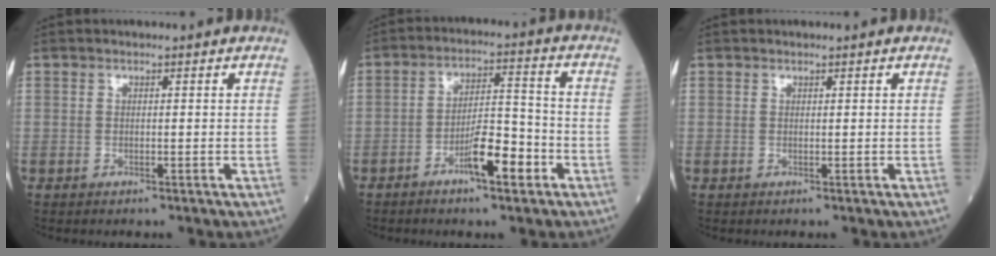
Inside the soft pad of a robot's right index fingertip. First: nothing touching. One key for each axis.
{"total": 7.7, "fx": -3.9, "fy": 1.6, "fz": 6.5, "tx": -0.114, "ty": 0.009, "tz": -0.064}
{"total": 0.0}